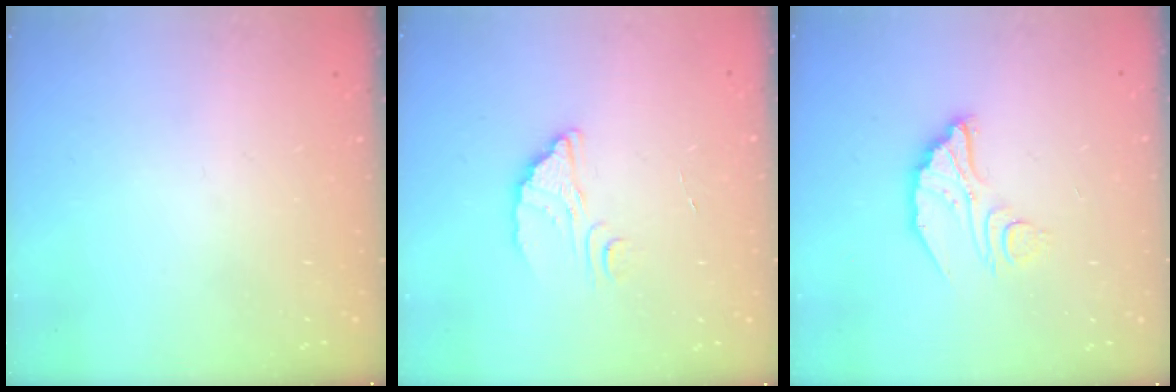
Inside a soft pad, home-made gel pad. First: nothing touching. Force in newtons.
{"total": 2.9, "press": 2.9, "slide": 0.1}
{"total": 6.9, "press": 6.9, "slide": 0.7}